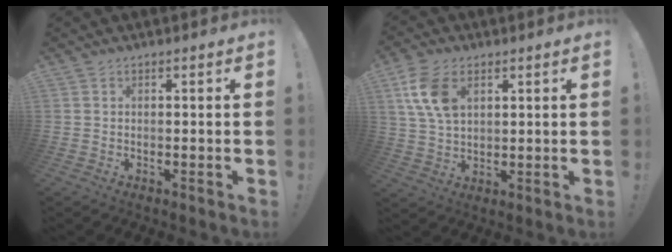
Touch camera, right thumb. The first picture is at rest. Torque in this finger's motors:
{"motor_torque": [0.08, 0.20, 1.01, 0.32, 0.11]}